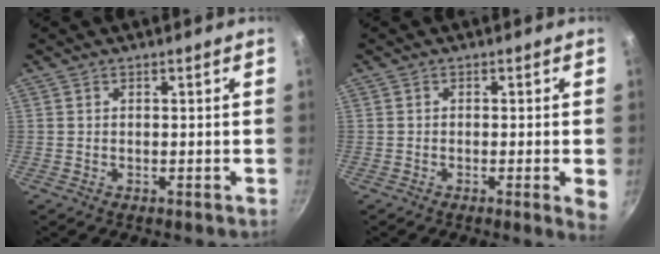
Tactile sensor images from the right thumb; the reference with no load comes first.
{"total": 3.5, "force": [-0.7, 0.1, 3.4], "torque": [-0.045, -0.008, -0.008]}